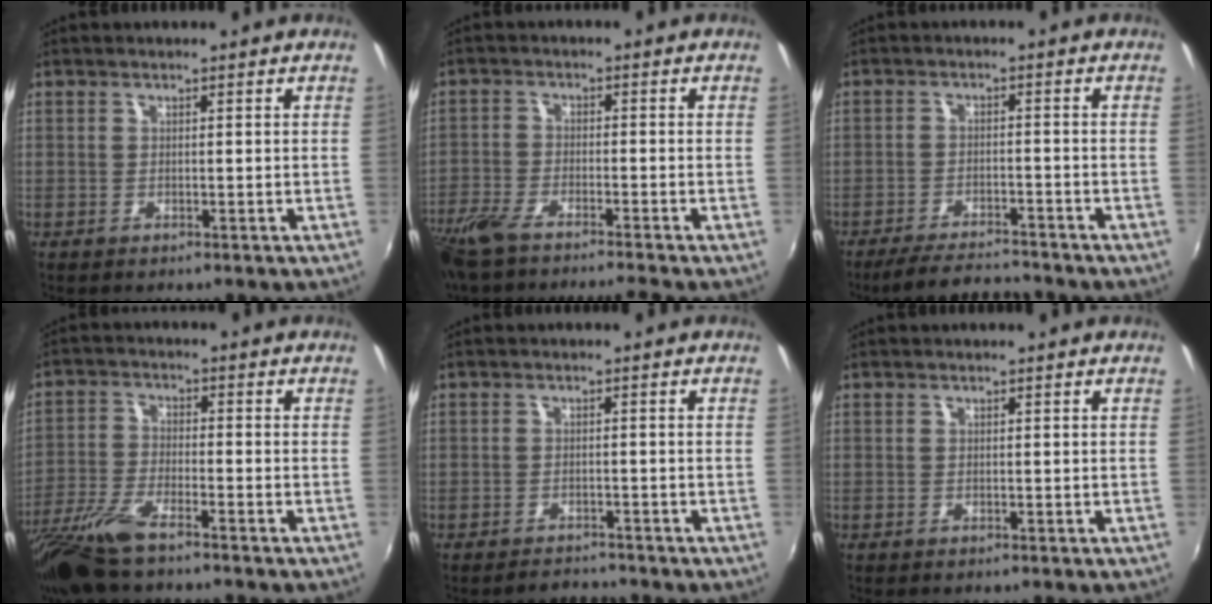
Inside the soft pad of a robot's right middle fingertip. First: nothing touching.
{"total": 10.2, "force": [-8.7, 0.9, 5.4], "torque": [-0.136, -0.033, -0.159]}
{"total": 8.3, "force": [-7.6, 1.1, 3.0], "torque": [-0.080, -0.004, -0.124]}
{"total": 10.8, "force": [-8.3, 2.0, 6.6], "torque": [-0.151, -0.029, -0.163]}
{"total": 2.7, "force": [-2.6, 0.6, 0.1], "torque": [-0.009, 0.001, -0.041]}
{"total": 0.0}